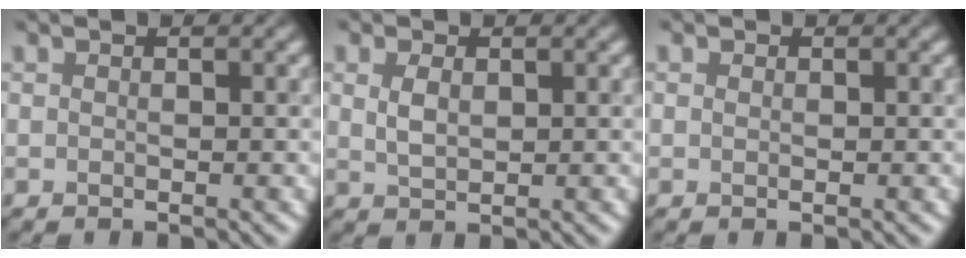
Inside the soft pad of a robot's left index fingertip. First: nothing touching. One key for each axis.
{"total": 0.7, "fx": 0.0, "fy": 0.5, "fz": 0.4, "tx": -0.020, "ty": 0.001, "tz": 0.016}
{"total": 0.5, "fx": -0.3, "fy": 0.0, "fz": -0.4, "tx": 0.006, "ty": -0.005, "tz": 0.005}